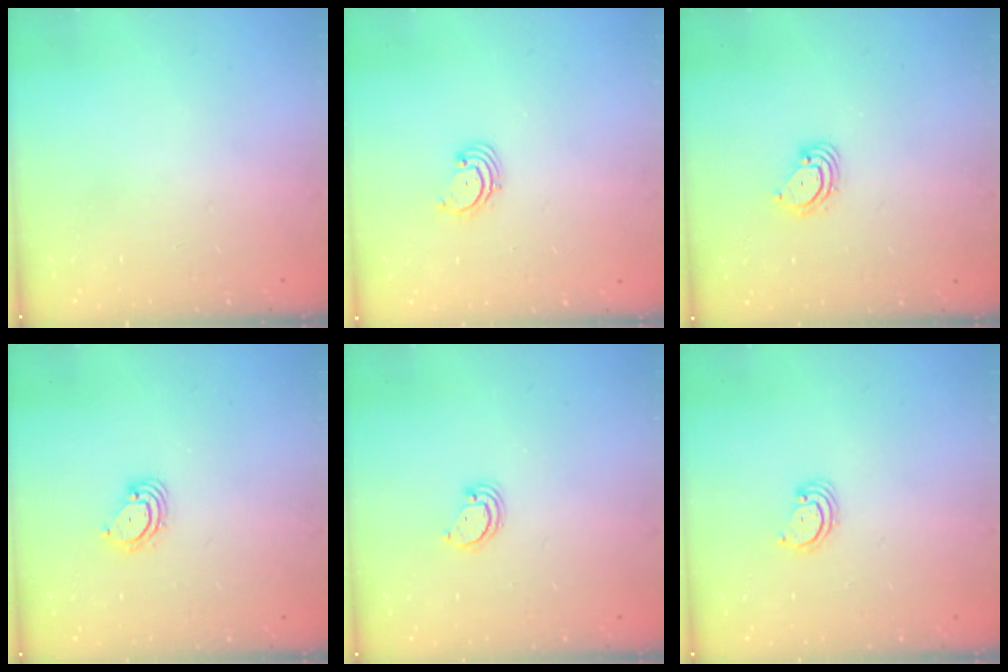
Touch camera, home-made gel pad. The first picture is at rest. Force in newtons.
{"total": 1.7, "press": 1.6, "slide": 0.2}
{"total": 4.3, "press": 4.3, "slide": 0.4}
{"total": 4.3, "press": 4.3, "slide": 0.4}
{"total": 2.8, "press": 2.8, "slide": 0.2}
{"total": 2.8, "press": 2.8, "slide": 0.2}